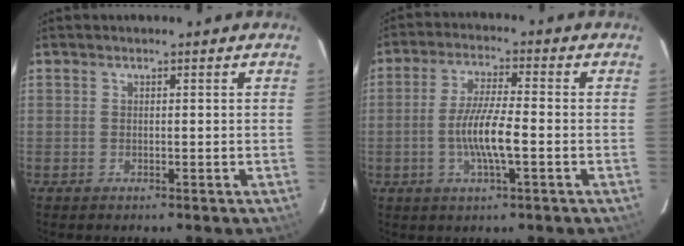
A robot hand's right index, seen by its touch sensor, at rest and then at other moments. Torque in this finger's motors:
{"motor_torque": [0.99, -0.47, 0.66, 0.19]}